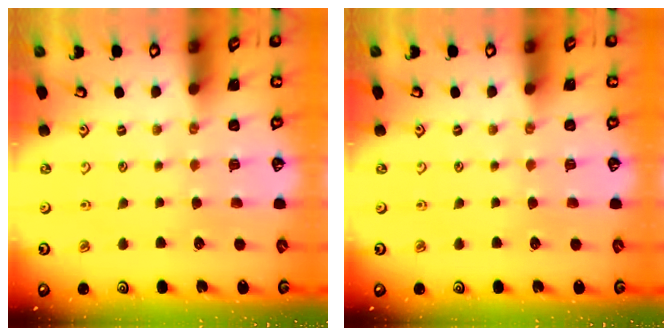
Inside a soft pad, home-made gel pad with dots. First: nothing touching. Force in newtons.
{"total": 0.0}